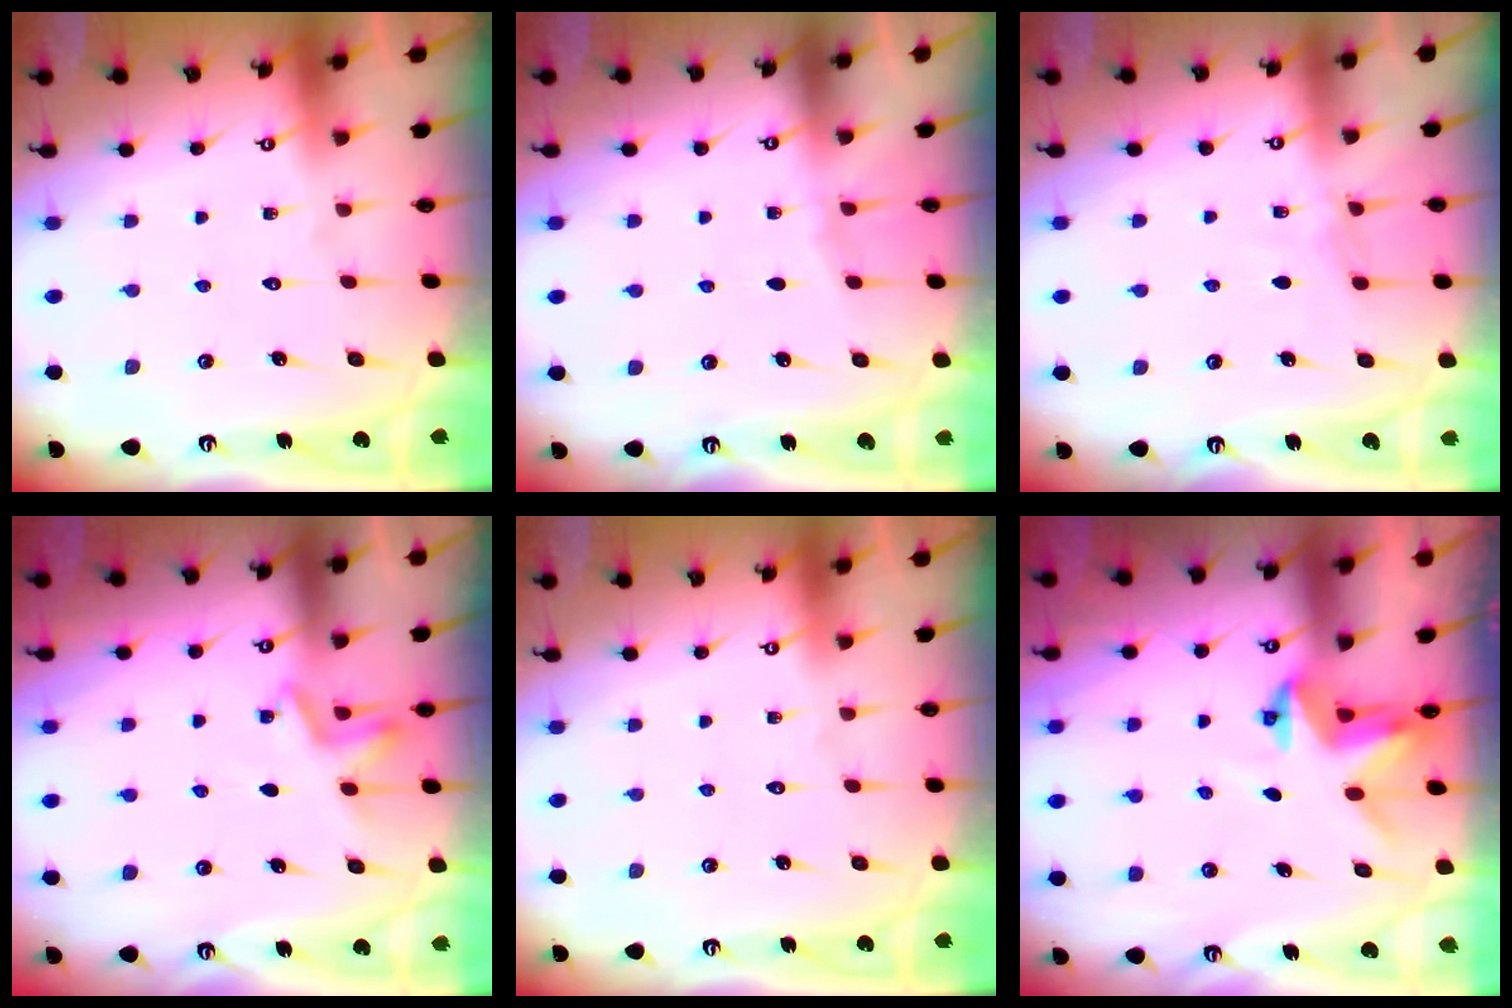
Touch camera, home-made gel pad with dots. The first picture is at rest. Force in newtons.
{"total": 2.0, "press": 2.0, "slide": 0.4}
{"total": 5.2, "press": 5.2, "slide": 0.6}
{"total": 5.0, "press": 4.6, "slide": 1.9}
{"total": 0.0}
{"total": 3.2, "press": 3.2, "slide": 0.2}